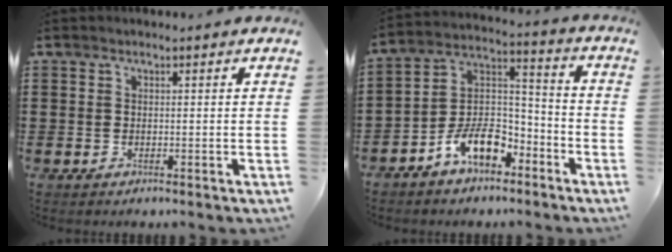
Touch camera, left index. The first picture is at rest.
{"total": 9.6, "force": [-6.8, 4.6, 5.0], "torque": [-0.104, 0.018, -0.131]}